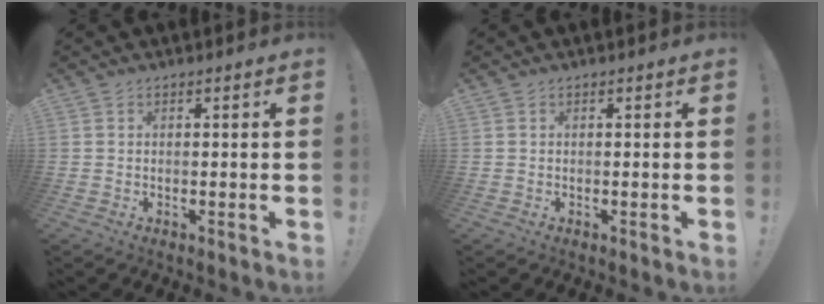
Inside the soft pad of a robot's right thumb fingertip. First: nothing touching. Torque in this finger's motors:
{"motor_torque": [-0.01, 0.01, 0.00, 0.00, 0.02]}